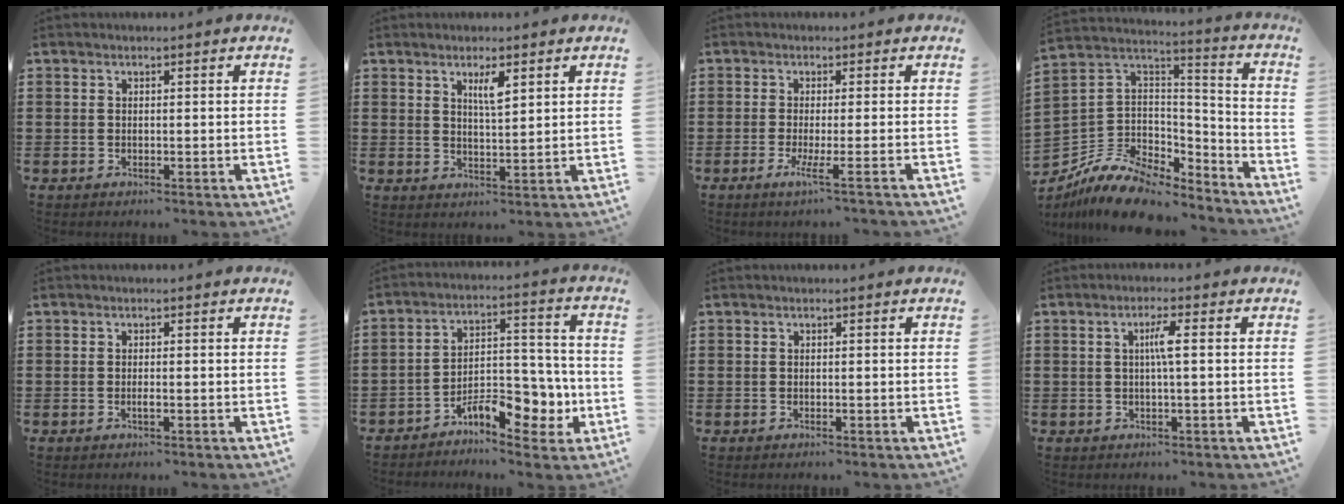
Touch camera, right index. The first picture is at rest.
{"total": 3.4, "force": [1.9, 0.7, 2.7], "torque": [-0.049, 0.000, 0.029]}
{"total": 3.3, "force": [-1.7, -0.6, 2.8], "torque": [-0.061, -0.019, -0.034]}
{"total": 10.9, "force": [-8.3, 5.1, 4.8], "torque": [-0.109, 0.021, -0.159]}
{"total": 0.9, "force": [-0.4, 0.1, 0.9], "torque": [-0.016, -0.005, -0.006]}
{"total": 9.1, "force": [-5.4, 4.4, 5.9], "torque": [-0.075, 0.017, -0.095]}
{"total": 0.0}
{"total": 3.0, "force": [0.2, 0.0, 3.0], "torque": [-0.057, -0.003, 0.000]}